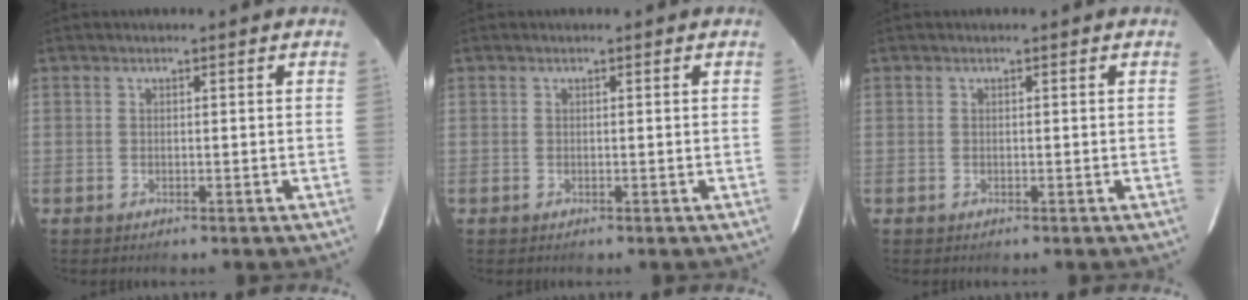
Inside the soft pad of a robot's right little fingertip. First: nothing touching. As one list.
[{"total": 0.0}, {"total": 0.0}]